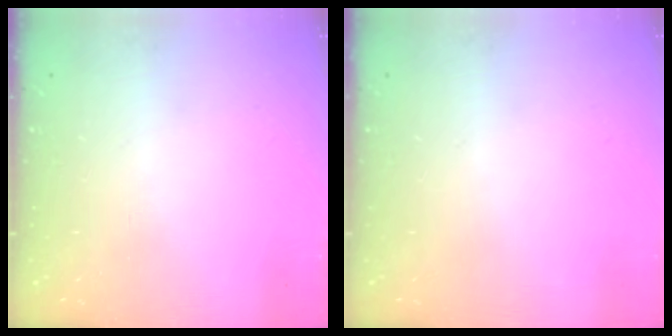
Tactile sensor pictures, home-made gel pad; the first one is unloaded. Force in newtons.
{"total": 0.0}